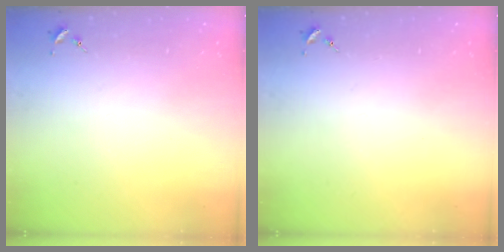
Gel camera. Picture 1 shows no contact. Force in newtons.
{"total": 0.0}